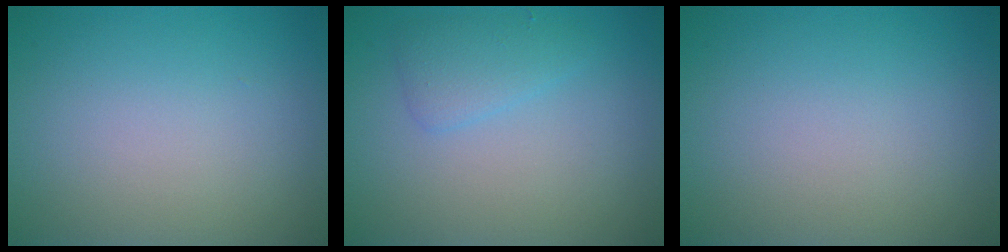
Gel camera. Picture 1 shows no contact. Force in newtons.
{"total": 1.9, "press": 1.9, "slide": 0.0}
{"total": 0.0}